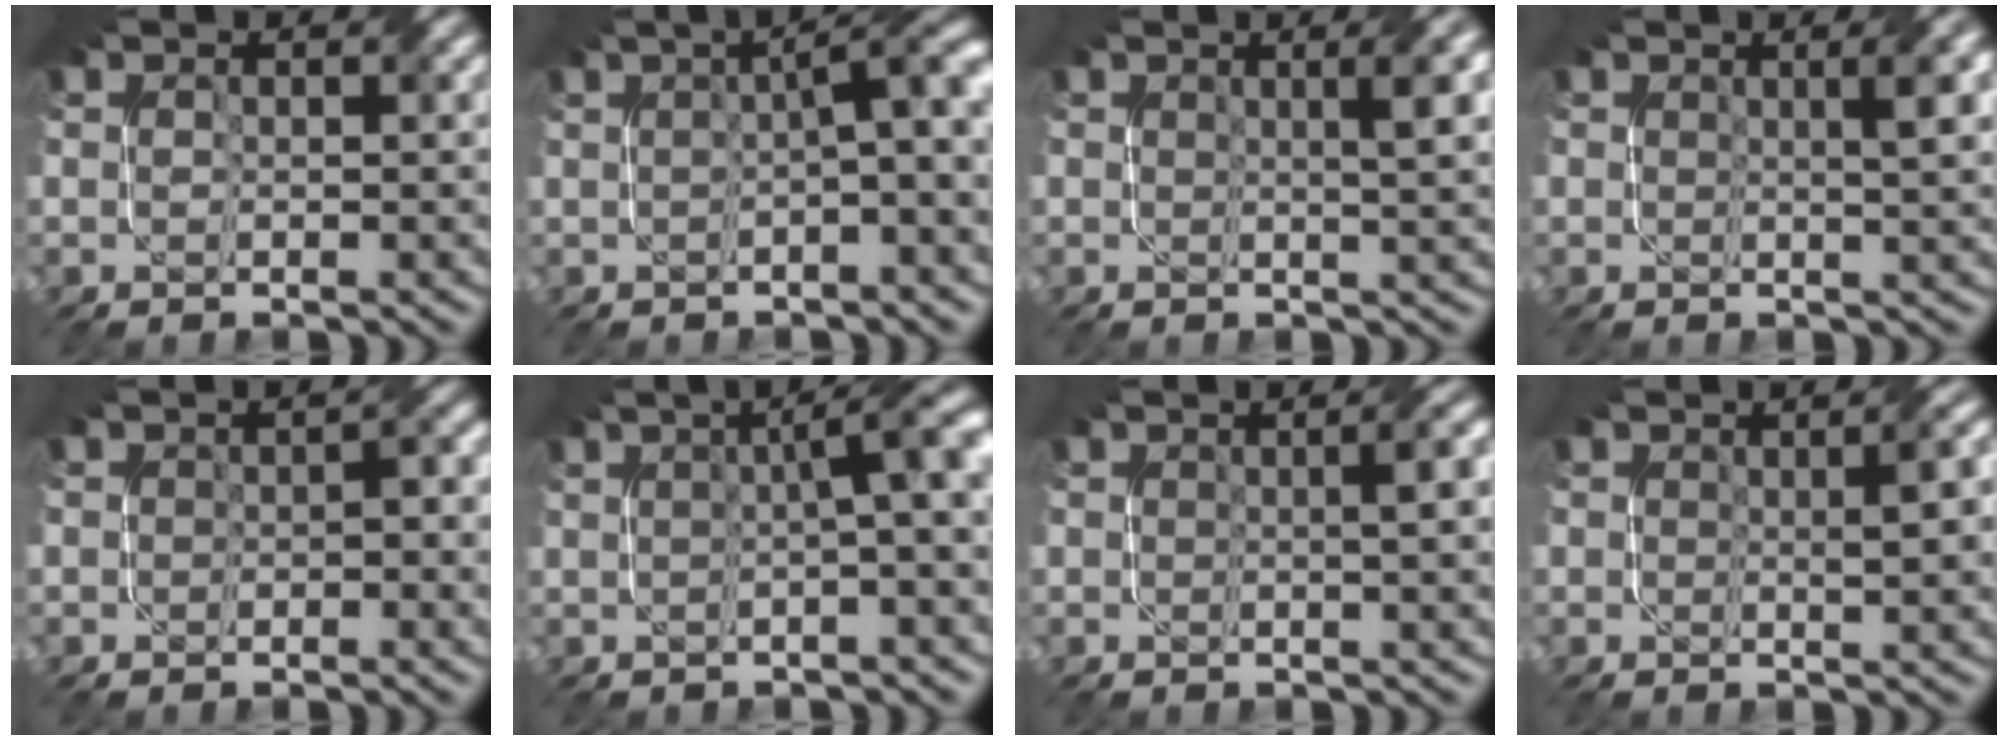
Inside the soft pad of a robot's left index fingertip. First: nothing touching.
{"total": 6.0, "force": [0.6, 1.6, 5.8], "torque": [-0.049, 0.028, 0.007]}
{"total": 3.4, "force": [0.8, 0.8, 3.2], "torque": [-0.030, 0.013, 0.011]}
{"total": 3.0, "force": [0.7, 0.7, 2.8], "torque": [-0.025, 0.011, 0.009]}
{"total": 2.0, "force": [-0.7, 1.2, 1.5], "torque": [-0.012, 0.005, -0.004]}
{"total": 6.9, "force": [0.9, 2.0, 6.5], "torque": [-0.039, 0.033, 0.003]}
{"total": 2.3, "force": [0.1, 0.5, 2.3], "torque": [-0.020, 0.012, 0.000]}
{"total": 2.6, "force": [0.2, 0.6, 2.6], "torque": [-0.026, 0.009, 0.006]}